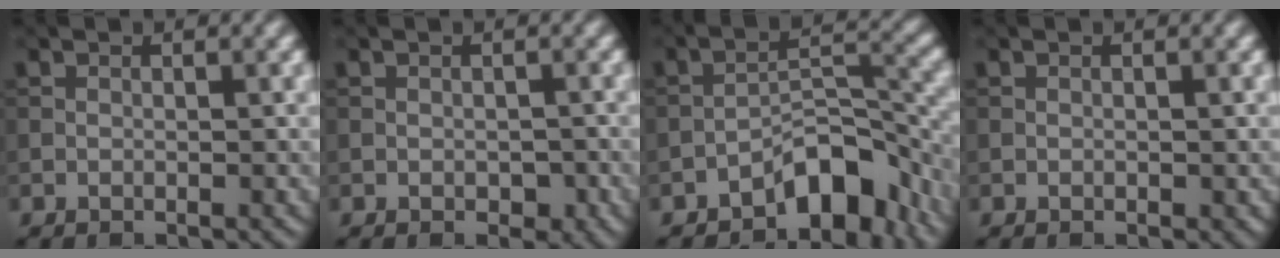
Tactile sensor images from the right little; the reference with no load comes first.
{"total": 1.4, "force": [-0.5, 0.9, 0.9], "torque": [-0.012, -0.006, -0.006]}
{"total": 6.2, "force": [-4.2, 2.5, 3.7], "torque": [-0.040, 0.016, -0.074]}
{"total": 0.0}